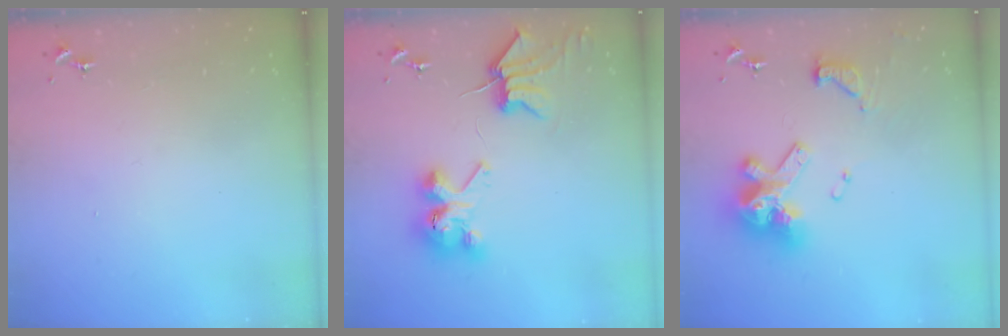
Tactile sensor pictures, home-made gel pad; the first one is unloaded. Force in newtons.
{"total": 9.0, "press": 8.9, "slide": 1.3}
{"total": 16.9, "press": 16.8, "slide": 1.5}